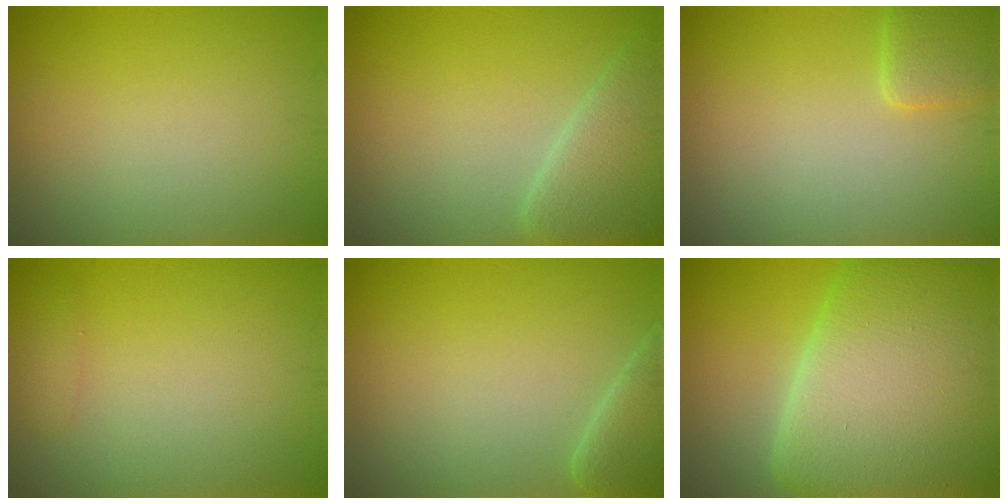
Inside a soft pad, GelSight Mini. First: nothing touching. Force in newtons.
{"total": 4.4, "press": 4.4, "slide": 0.2}
{"total": 2.4, "press": 2.4, "slide": 0.3}
{"total": 0.8, "press": 0.8, "slide": 0.0}
{"total": 3.2, "press": 3.2, "slide": 0.3}
{"total": 16.0, "press": 16.0, "slide": 0.8}